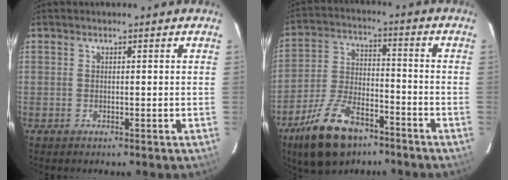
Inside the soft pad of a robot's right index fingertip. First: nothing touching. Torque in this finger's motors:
{"motor_torque": [1.14, -1.00, 0.56, 0.12]}